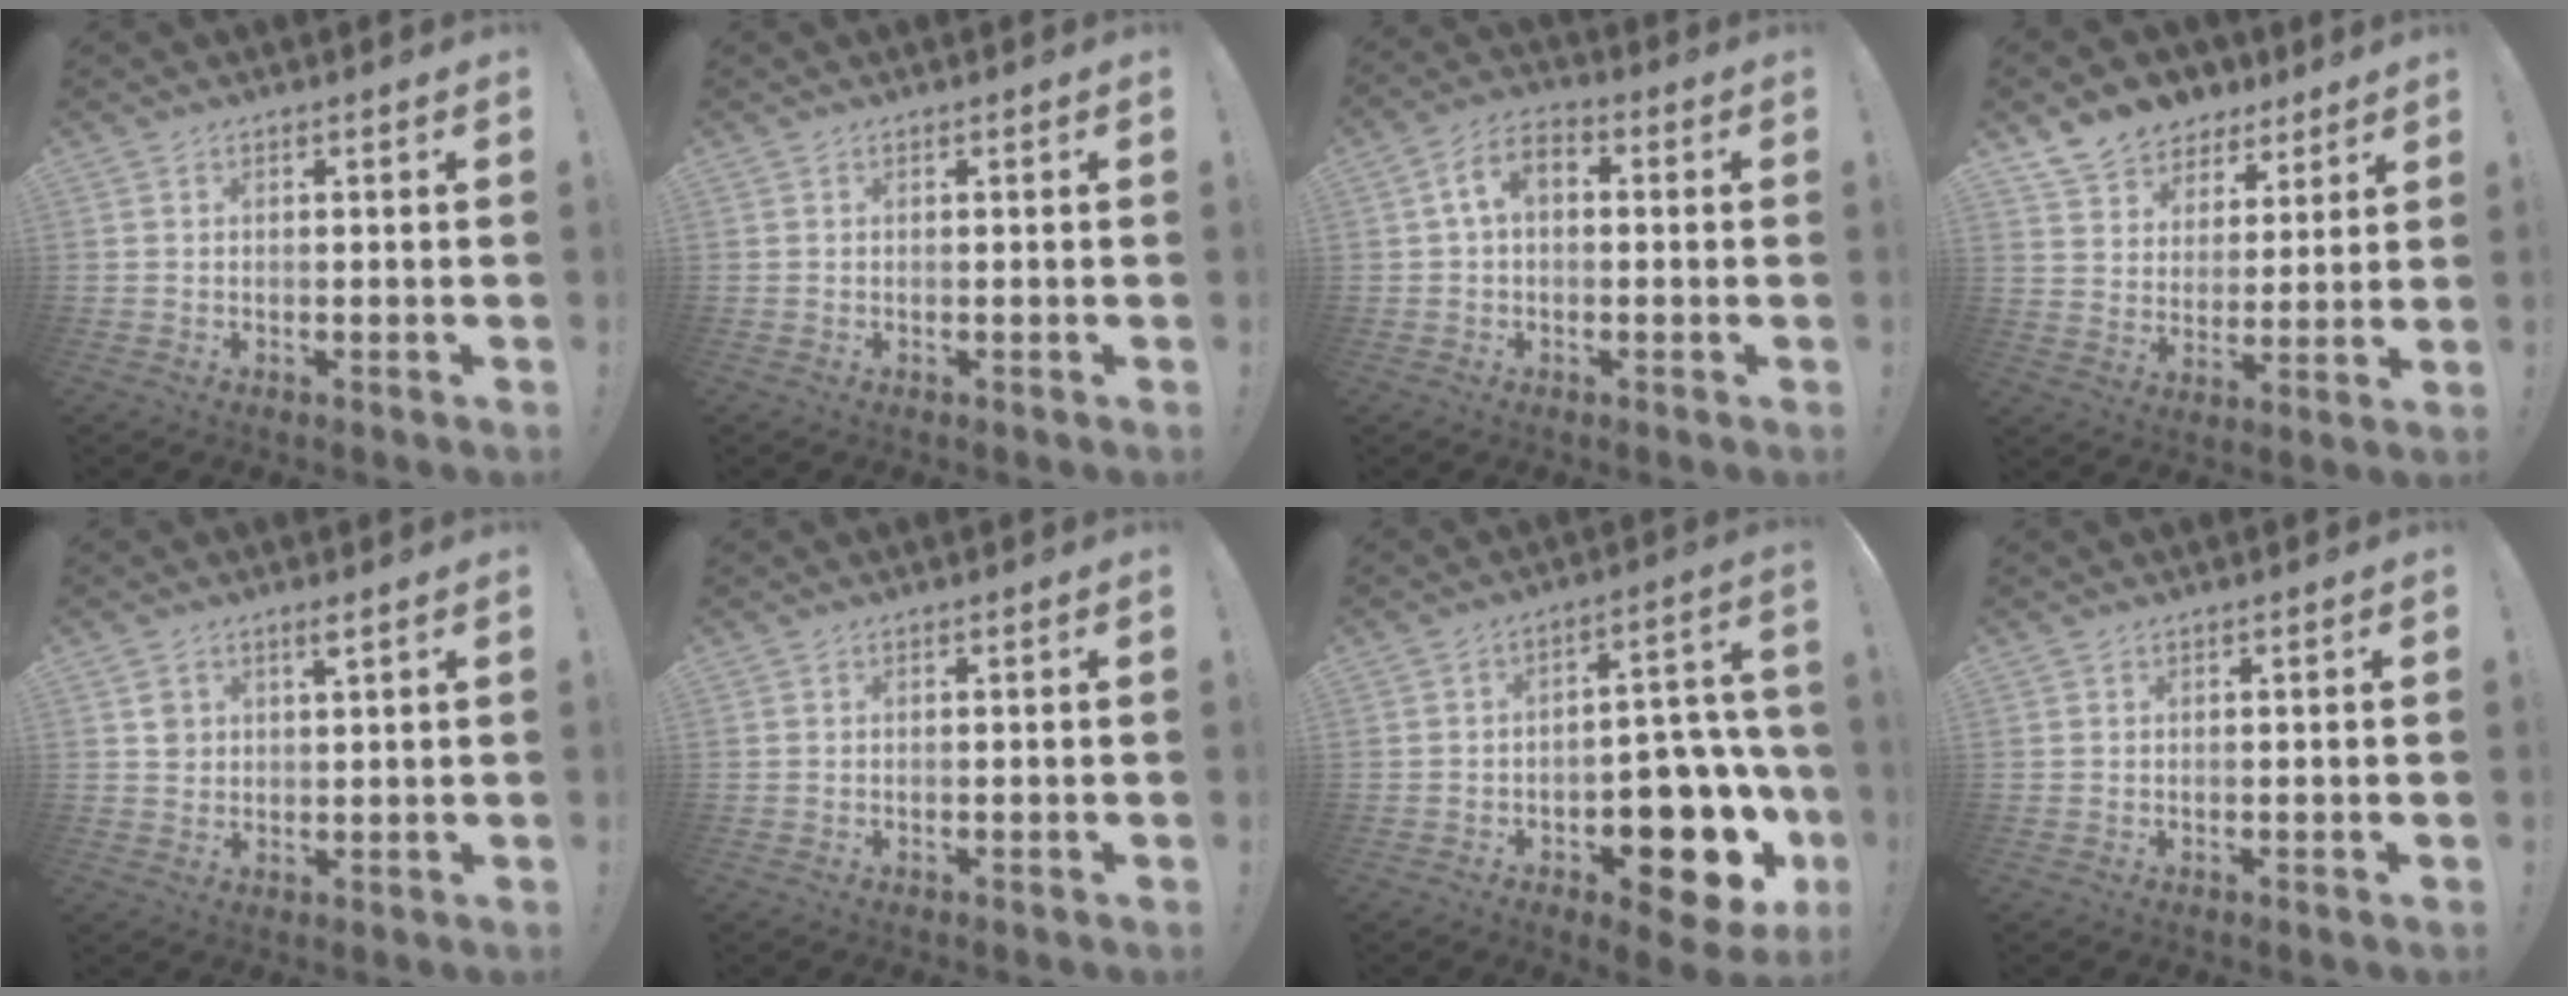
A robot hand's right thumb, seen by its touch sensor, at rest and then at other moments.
{"total": 0.0}
{"total": 6.6, "force": [0.5, 4.2, 5.1], "torque": [-0.092, 0.010, 0.012]}
{"total": 9.7, "force": [7.3, 6.1, 1.5], "torque": [-0.024, -0.058, 0.145]}
{"total": 3.5, "force": [1.9, 2.3, 1.8], "torque": [-0.027, -0.005, 0.034]}
{"total": 0.0}
{"total": 16.8, "force": [-7.4, 8.8, 12.3], "torque": [-0.105, 0.046, -0.105]}
{"total": 0.0}